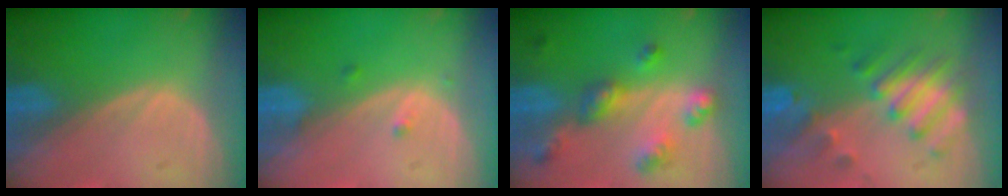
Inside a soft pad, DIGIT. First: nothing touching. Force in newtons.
{"total": 1.1, "press": 1.1, "slide": 0.1}
{"total": 6.9, "press": 6.0, "slide": 3.3}
{"total": 8.1, "press": 7.2, "slide": 3.8}